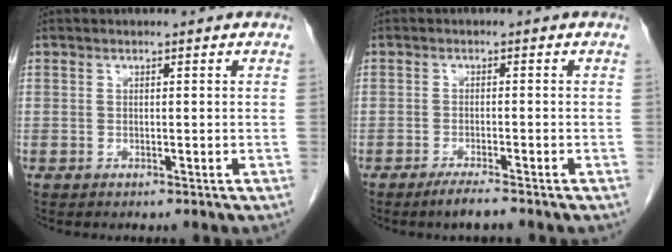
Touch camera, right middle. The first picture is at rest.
{"total": 2.8, "force": [-2.2, -0.2, 1.7], "torque": [-0.042, -0.009, -0.041]}